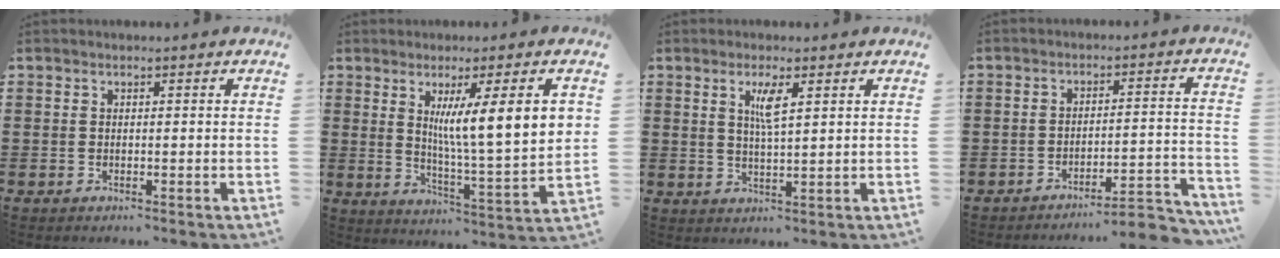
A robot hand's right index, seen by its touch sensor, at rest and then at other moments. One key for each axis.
{"total": 10.5, "fx": 3.8, "fy": 1.0, "fz": 9.8, "tx": -0.173, "ty": -0.013, "tz": 0.059}
{"total": 3.4, "fx": 1.5, "fy": 0.5, "fz": 3.0, "tx": -0.064, "ty": 0.004, "tz": 0.023}
{"total": 4.8, "fx": -4.4, "fy": 0.0, "fz": 1.9, "tx": -0.033, "ty": -0.013, "tz": -0.089}